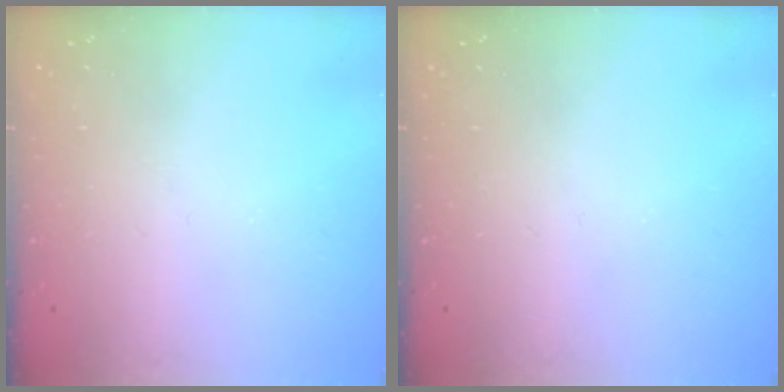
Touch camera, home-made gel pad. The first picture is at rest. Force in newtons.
{"total": 0.0}